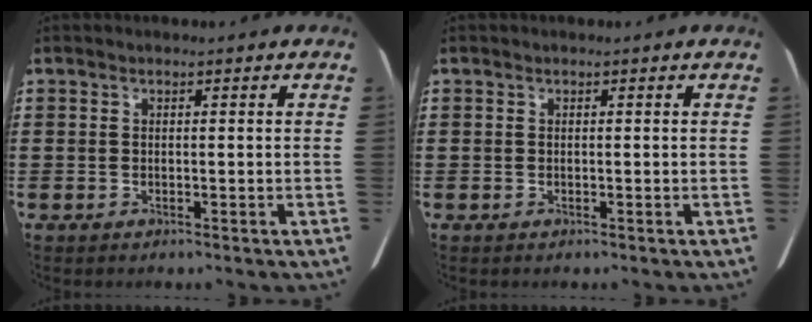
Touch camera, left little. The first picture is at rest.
{"total": 0.0}